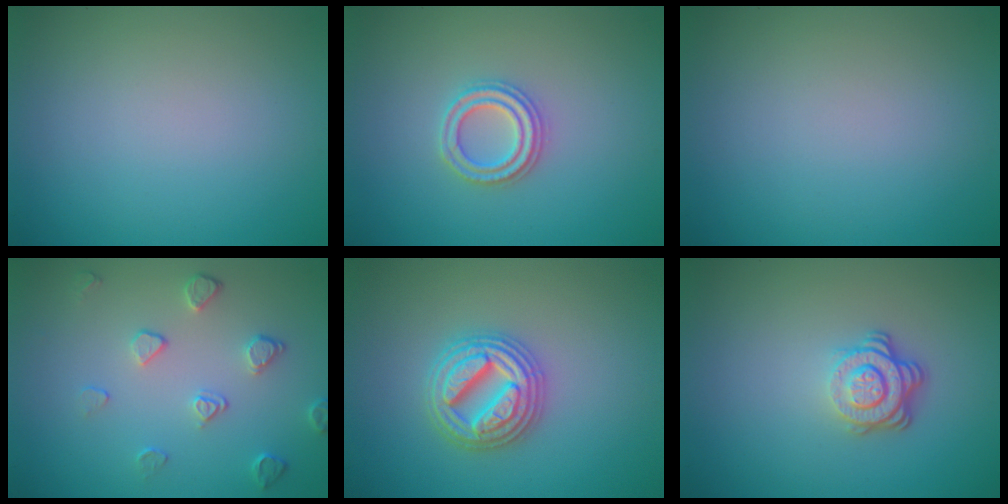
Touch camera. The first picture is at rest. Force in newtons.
{"total": 2.4, "press": 2.3, "slide": 0.5}
{"total": 0.0}
{"total": 2.1, "press": 1.4, "slide": 1.5}
{"total": 4.7, "press": 4.6, "slide": 0.8}
{"total": 3.8, "press": 2.6, "slide": 2.7}